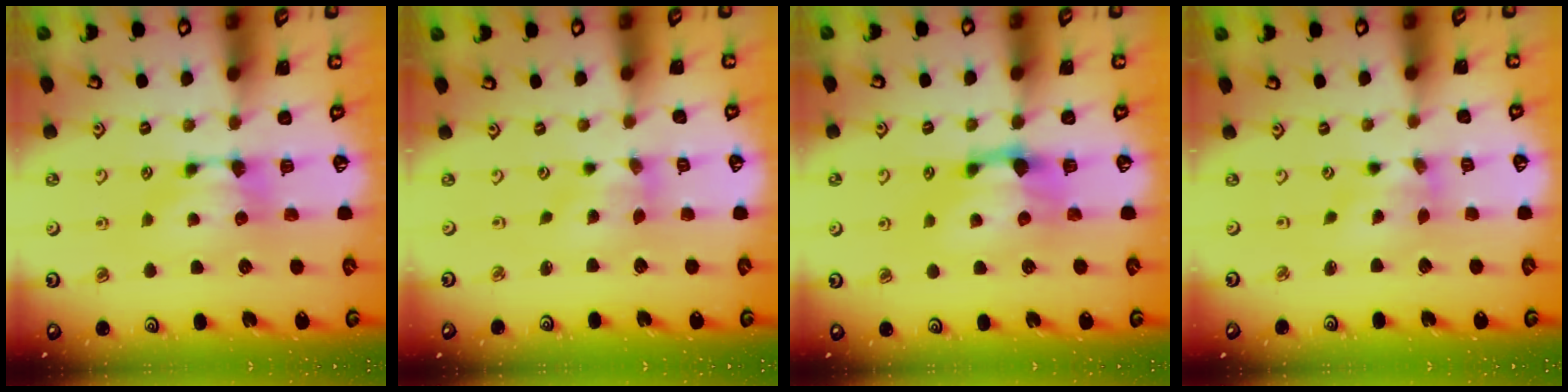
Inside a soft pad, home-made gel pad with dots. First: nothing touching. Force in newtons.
{"total": 1.7, "press": 1.0, "slide": 1.3}
{"total": 2.5, "press": 2.0, "slide": 1.5}
{"total": 2.3, "press": 1.7, "slide": 1.5}